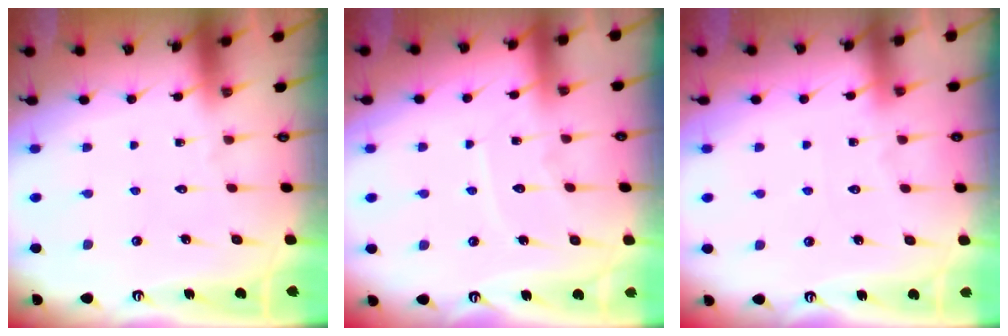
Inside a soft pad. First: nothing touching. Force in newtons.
{"total": 5.9, "press": 5.9, "slide": 0.5}
{"total": 4.6, "press": 4.6, "slide": 0.6}